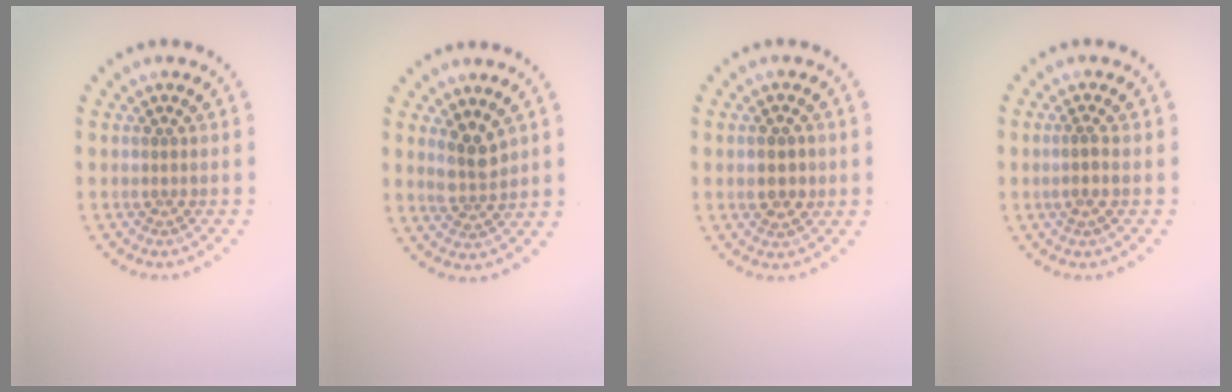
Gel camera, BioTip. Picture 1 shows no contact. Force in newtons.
{"total": 2.6, "press": 2.4, "slide": 1.1}
{"total": 1.9, "press": 1.9, "slide": 0.1}
{"total": 1.0, "press": 0.8, "slide": 0.6}